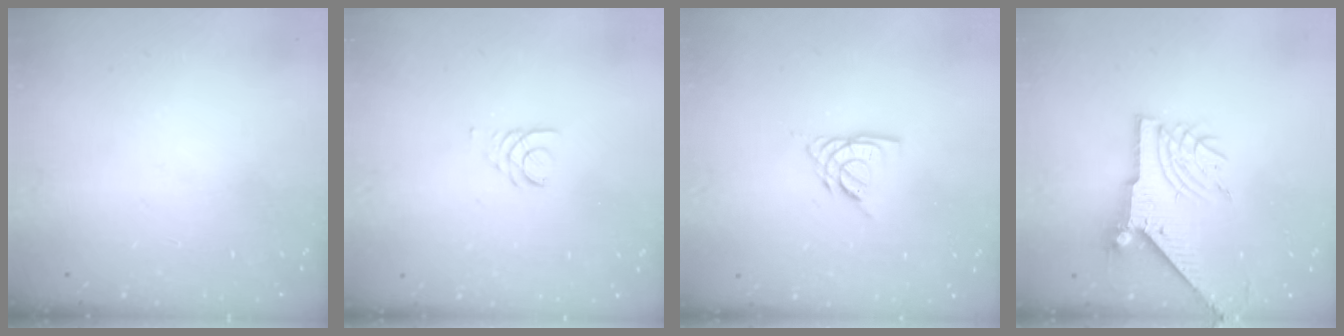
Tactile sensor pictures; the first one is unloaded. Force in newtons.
{"total": 2.5, "press": 2.5, "slide": 0.3}
{"total": 6.0, "press": 6.0, "slide": 0.6}
{"total": 8.7, "press": 8.6, "slide": 1.2}